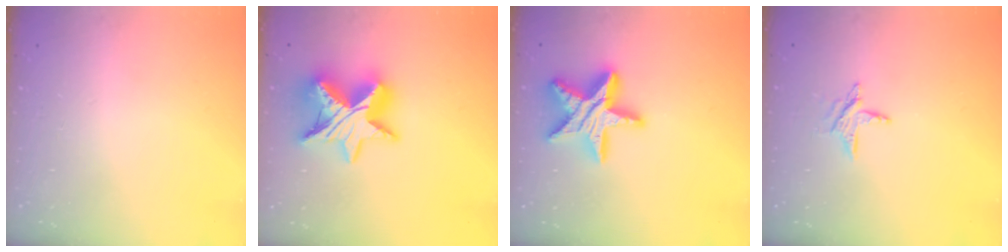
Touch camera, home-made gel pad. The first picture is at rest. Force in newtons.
{"total": 16.4, "press": 16.3, "slide": 1.3}
{"total": 19.2, "press": 19.1, "slide": 1.6}
{"total": 5.9, "press": 5.9, "slide": 0.5}